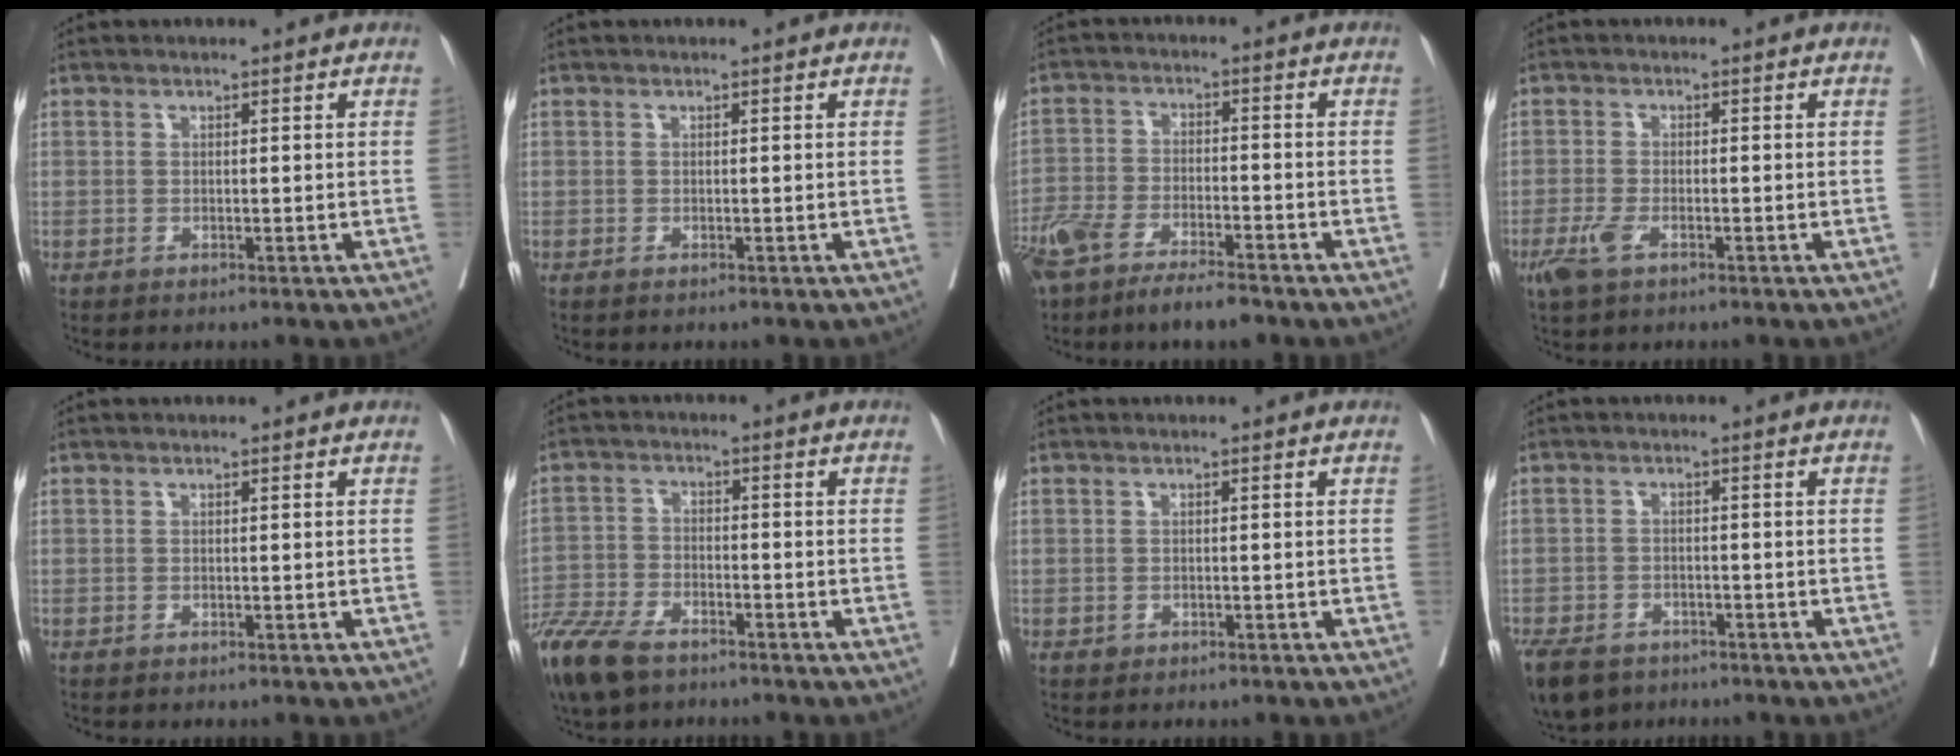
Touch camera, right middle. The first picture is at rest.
{"total": 0.0}
{"total": 10.6, "force": [-8.0, 2.9, 6.4], "torque": [-0.117, -0.008, -0.140]}
{"total": 3.4, "force": [-1.8, 1.3, 2.6], "torque": [-0.060, -0.004, -0.033]}
{"total": 0.0}
{"total": 11.5, "force": [-8.6, 4.5, 6.2], "torque": [-0.130, -0.022, -0.158]}
{"total": 0.7, "force": [-0.2, 0.6, 0.2], "torque": [-0.002, 0.002, -0.002]}
{"total": 9.2, "force": [-6.6, 5.4, 3.5], "torque": [-0.077, -0.011, -0.104]}